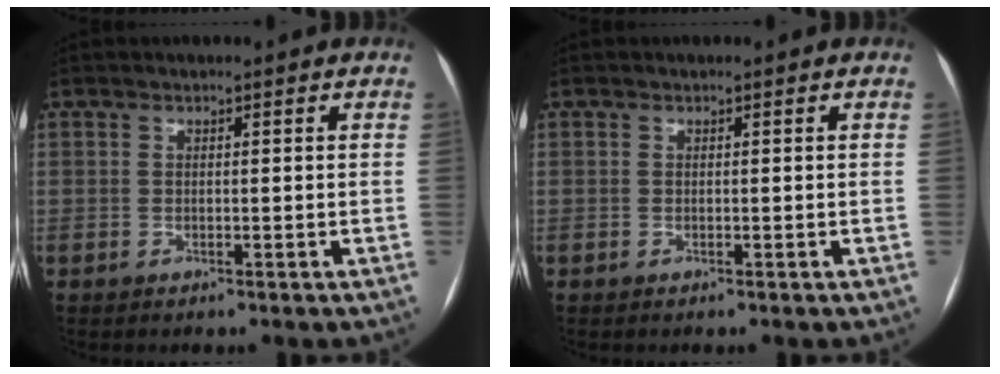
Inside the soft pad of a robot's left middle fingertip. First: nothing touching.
{"total": 0.0}